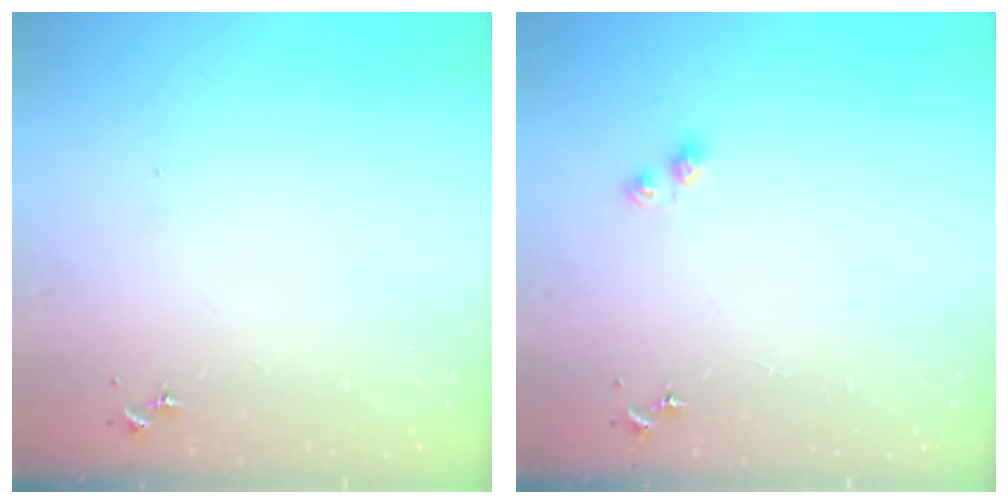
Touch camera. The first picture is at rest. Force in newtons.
{"total": 4.1, "press": 4.1, "slide": 0.3}